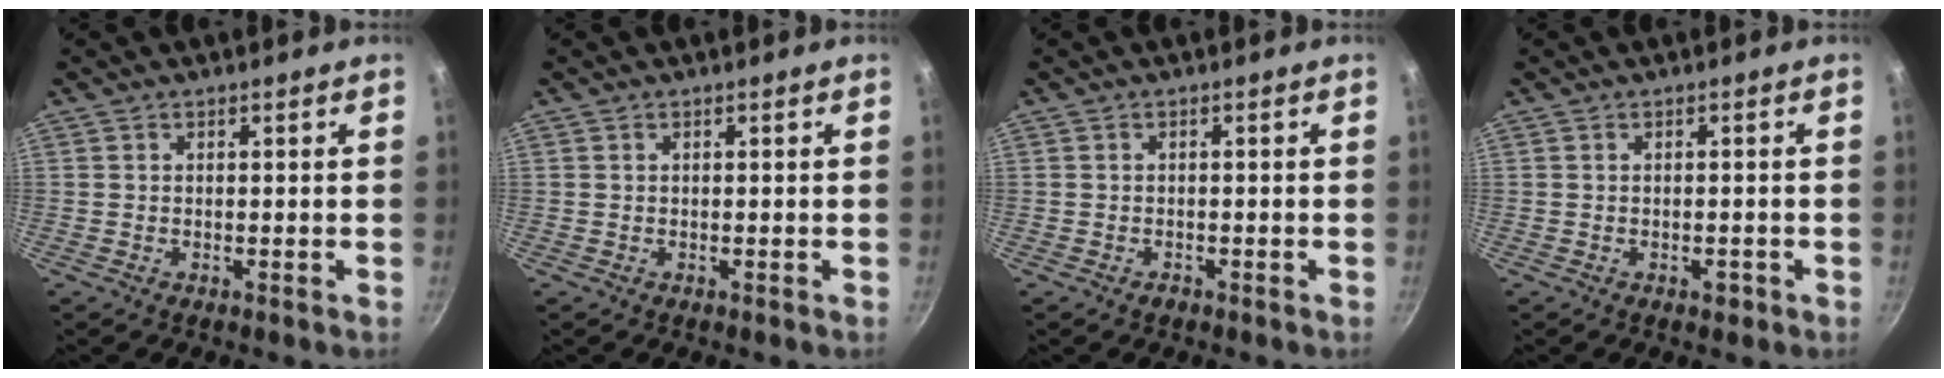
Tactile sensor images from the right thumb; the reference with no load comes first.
{"total": 0.0}
{"total": 0.7, "force": [-0.6, 0.4, 0.2], "torque": [-0.005, 0.007, -0.007]}
{"total": 1.3, "force": [-0.7, 0.7, 0.9], "torque": [-0.012, 0.004, -0.007]}